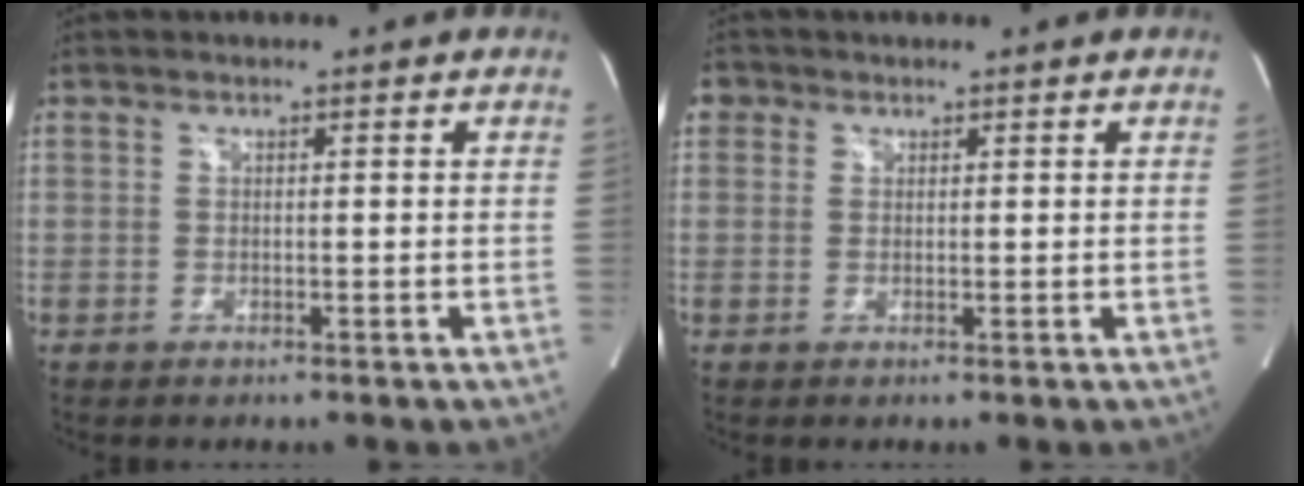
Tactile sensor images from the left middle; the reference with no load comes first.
{"total": 2.0, "force": [0.9, 1.7, 0.2], "torque": [0.006, 0.009, 0.011]}